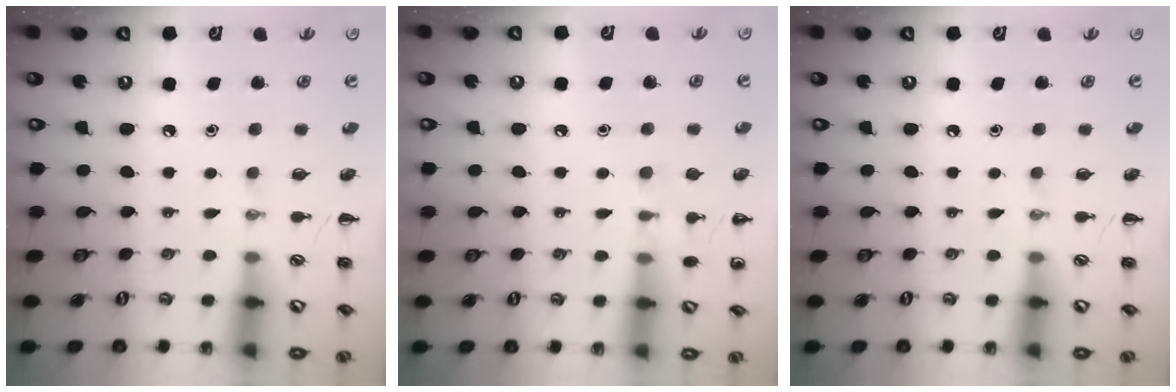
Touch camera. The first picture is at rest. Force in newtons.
{"total": 7.5, "press": 7.2, "slide": 2.0}
{"total": 0.0}